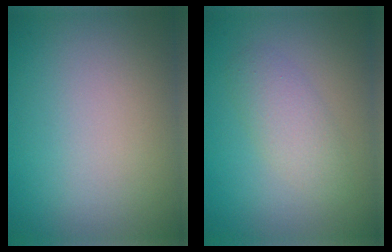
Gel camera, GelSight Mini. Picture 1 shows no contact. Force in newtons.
{"total": 2.5, "press": 2.5, "slide": 0.1}